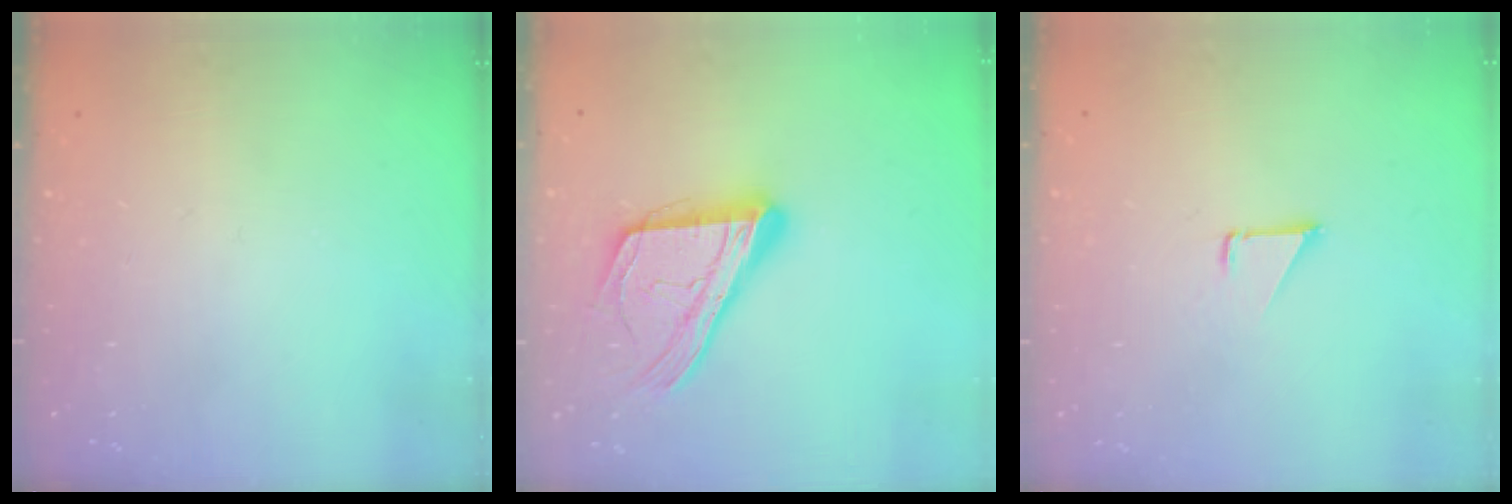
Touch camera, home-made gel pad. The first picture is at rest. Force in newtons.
{"total": 18.8, "press": 18.7, "slide": 2.4}
{"total": 1.1, "press": 1.1, "slide": 0.1}